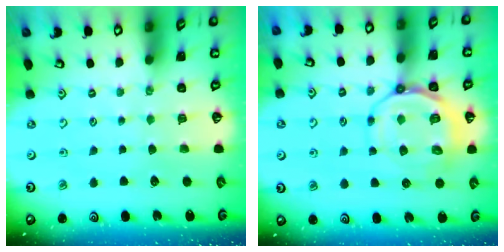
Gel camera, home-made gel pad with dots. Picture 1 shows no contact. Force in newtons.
{"total": 12.5, "press": 12.2, "slide": 2.5}